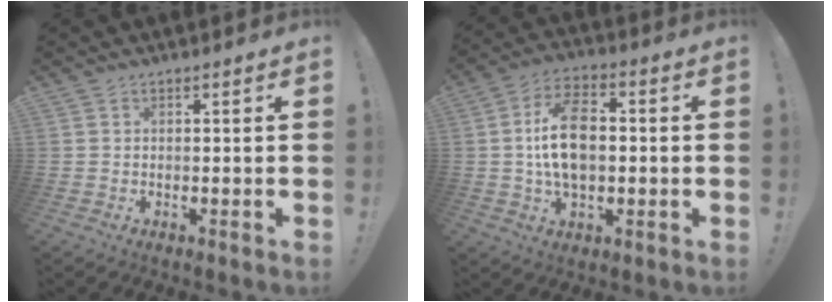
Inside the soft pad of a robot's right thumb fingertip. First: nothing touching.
{"total": 14.2, "force": [0.0, 8.8, 11.2], "torque": [-0.204, 0.009, -0.002]}